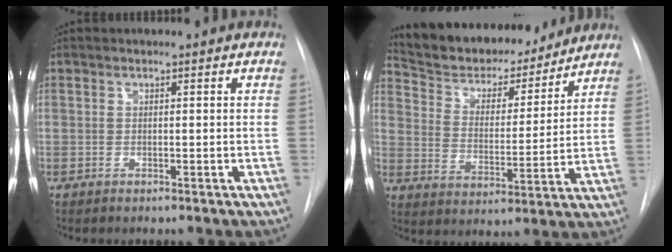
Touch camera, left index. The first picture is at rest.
{"total": 17.9, "force": [16.3, 5.0, 5.5], "torque": [-0.088, 0.004, 0.255]}